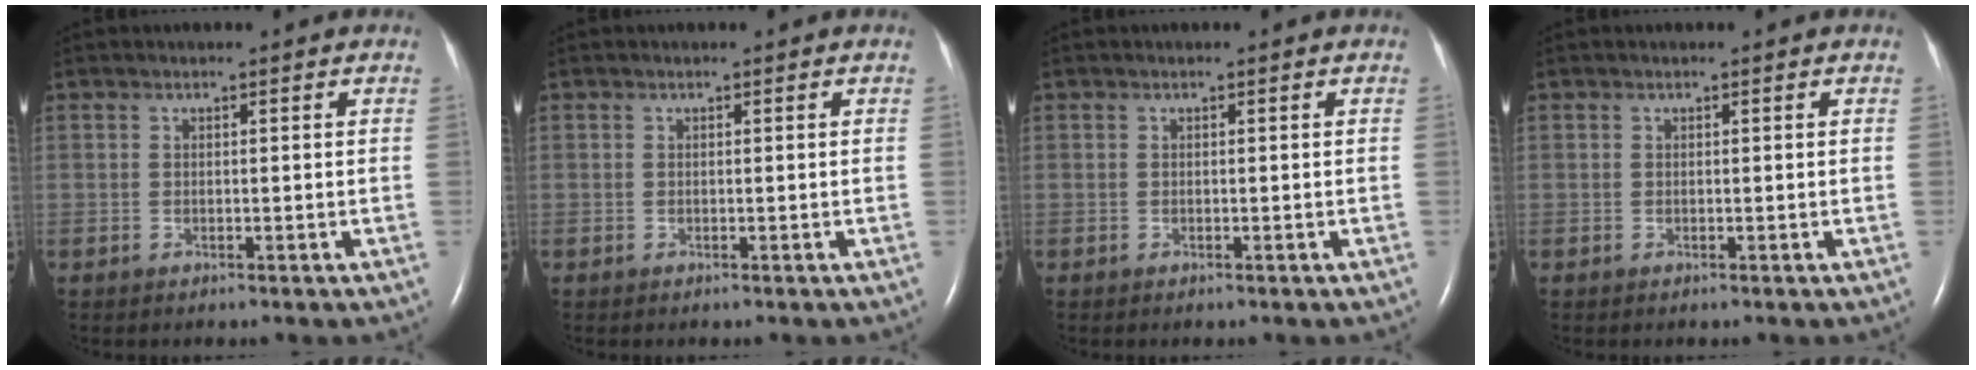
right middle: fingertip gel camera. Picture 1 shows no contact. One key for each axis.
{"total": 0.0}
{"total": 0.0}
{"total": 0.0}